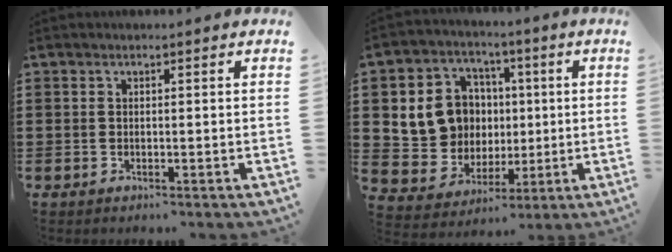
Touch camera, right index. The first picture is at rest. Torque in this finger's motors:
{"motor_torque": [1.90, -0.09, 0.39, 0.15]}